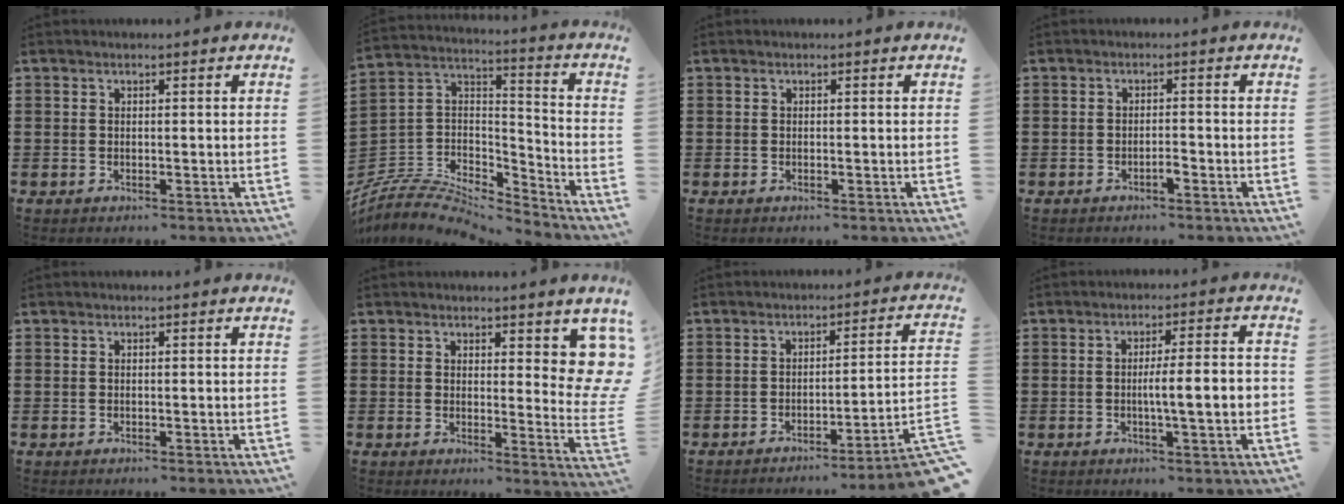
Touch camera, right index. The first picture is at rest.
{"total": 7.2, "force": [-6.3, 2.6, 2.2], "torque": [-0.060, 0.004, -0.130]}
{"total": 0.0}
{"total": 1.5, "force": [-1.1, 0.2, 1.1], "torque": [-0.022, -0.003, -0.019]}
{"total": 0.0}
{"total": 5.8, "force": [3.9, 1.9, 3.8], "torque": [-0.045, -0.018, 0.065]}
{"total": 4.5, "force": [-3.0, -0.5, 3.3], "torque": [-0.058, -0.025, -0.063]}
{"total": 6.3, "force": [-1.0, 0.4, 6.2], "torque": [-0.106, -0.003, -0.020]}